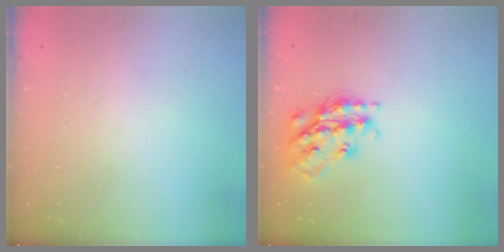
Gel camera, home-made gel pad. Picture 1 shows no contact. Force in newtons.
{"total": 16.9, "press": 16.9, "slide": 1.2}